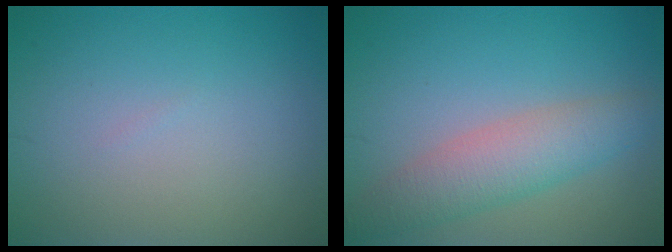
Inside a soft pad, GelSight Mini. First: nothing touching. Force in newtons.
{"total": 4.4, "press": 4.4, "slide": 0.4}